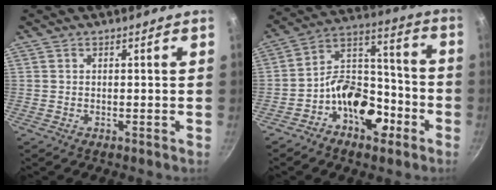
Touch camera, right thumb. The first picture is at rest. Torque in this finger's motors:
{"motor_torque": [1.56, 1.26, 1.25, -0.96, 0.09]}